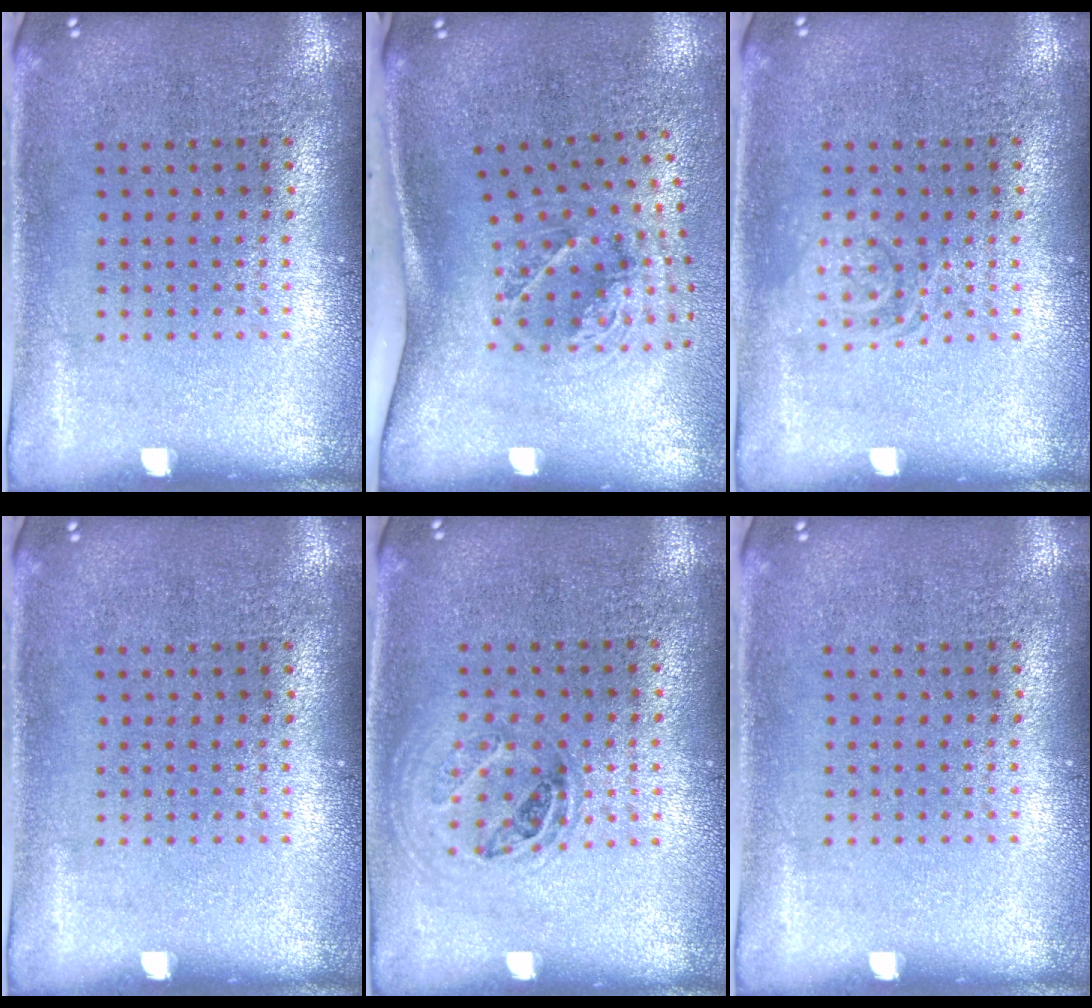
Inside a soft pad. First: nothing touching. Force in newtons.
{"total": 1.9, "press": 1.3, "slide": 1.4}
{"total": 1.6, "press": 1.6, "slide": 0.3}
{"total": 0.0}
{"total": 1.0, "press": 0.9, "slide": 0.4}
{"total": 0.0}